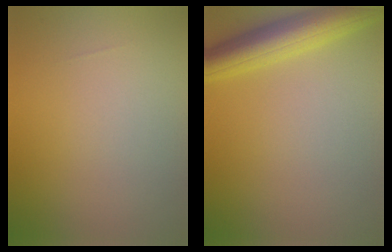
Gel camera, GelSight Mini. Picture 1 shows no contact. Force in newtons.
{"total": 5.3, "press": 5.3, "slide": 0.2}